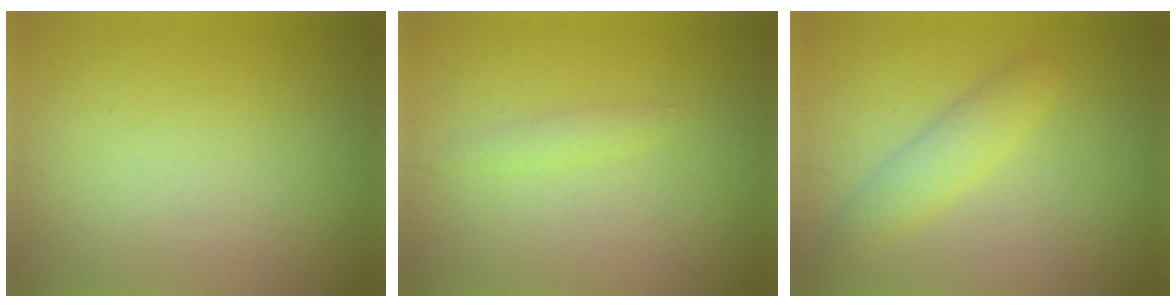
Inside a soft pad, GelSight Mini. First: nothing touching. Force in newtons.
{"total": 0.9, "press": 0.9, "slide": 0.1}
{"total": 2.3, "press": 2.3, "slide": 0.1}